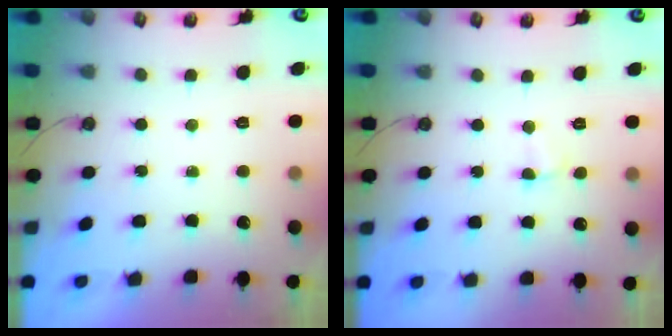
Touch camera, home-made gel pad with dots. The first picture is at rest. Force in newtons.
{"total": 2.9, "press": 2.9, "slide": 0.6}